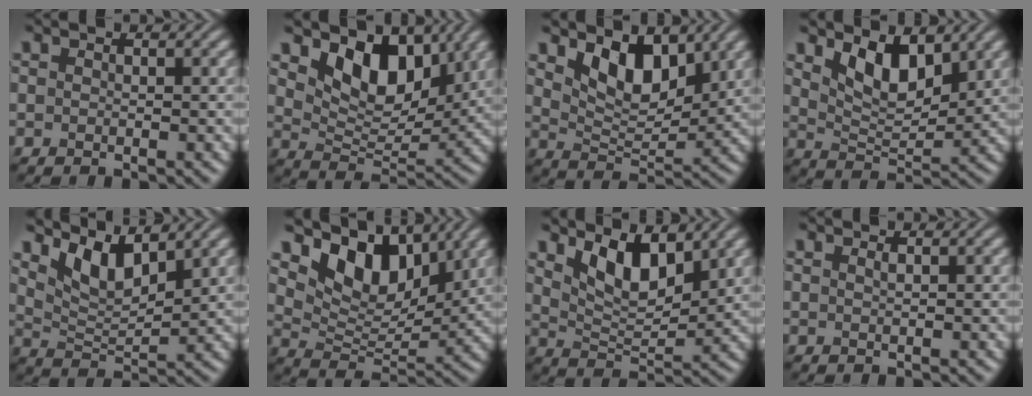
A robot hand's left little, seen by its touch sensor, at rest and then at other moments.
{"total": 7.7, "force": [3.8, 4.5, 4.9], "torque": [-0.083, -0.017, 0.061]}
{"total": 5.9, "force": [3.0, 3.1, 4.0], "torque": [-0.078, -0.015, 0.050]}
{"total": 5.2, "force": [2.8, 2.4, 3.7], "torque": [-0.078, -0.011, 0.047]}
{"total": 5.1, "force": [3.4, 2.0, 3.3], "torque": [-0.075, -0.010, 0.064]}
{"total": 8.6, "force": [5.2, 4.7, 5.0], "torque": [-0.086, -0.008, 0.090]}
{"total": 6.0, "force": [3.1, 2.6, 4.4], "torque": [-0.088, -0.011, 0.053]}
{"total": 0.6, "force": [0.3, 0.1, 0.5], "torque": [-0.008, 0.002, 0.004]}